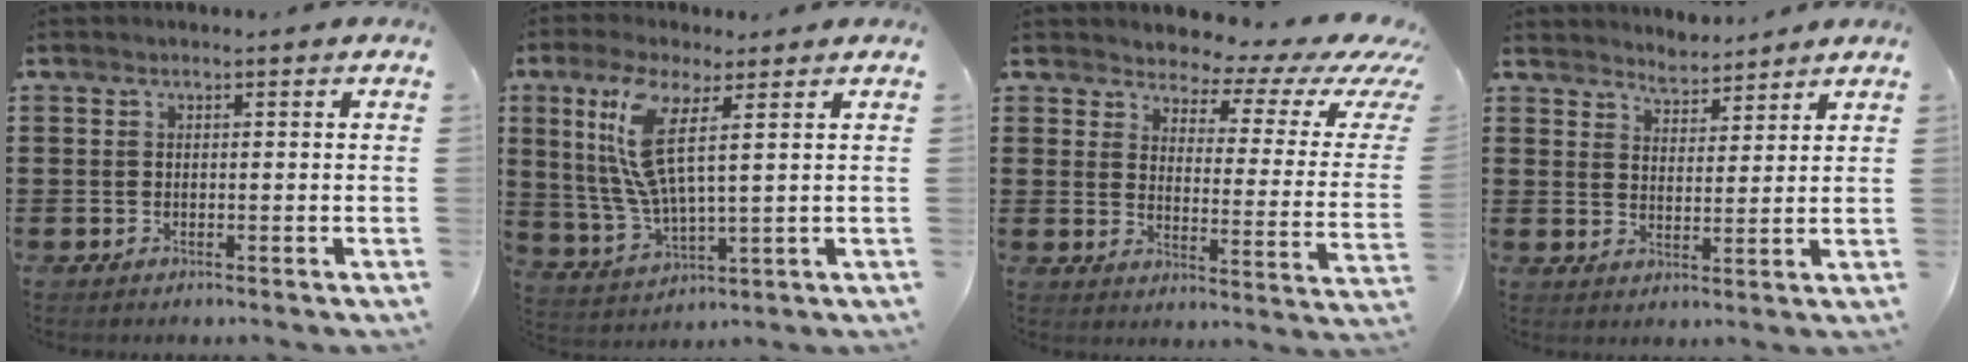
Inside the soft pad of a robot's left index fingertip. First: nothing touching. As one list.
[{"total": 10.2, "force": [4.5, 2.6, 8.8], "torque": [-0.210, -0.009, 0.073]}, {"total": 4.1, "force": [3.3, 1.8, 1.7], "torque": [-0.048, -0.026, 0.051]}, {"total": 3.6, "force": [3.6, 0.4, -0.5], "torque": [-0.002, -0.014, 0.067]}]